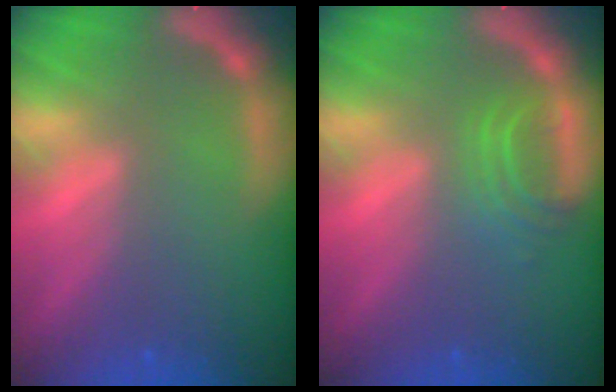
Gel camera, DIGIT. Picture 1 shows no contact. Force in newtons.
{"total": 2.9}